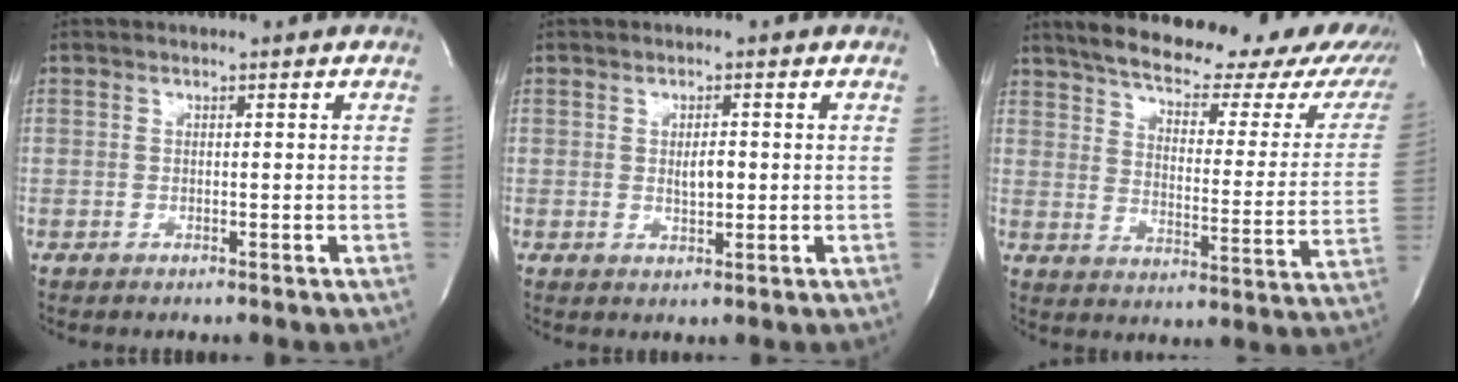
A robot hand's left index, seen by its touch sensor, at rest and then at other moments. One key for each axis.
{"total": 2.4, "fx": 0.2, "fy": 0.9, "fz": 2.2, "tx": -0.038, "ty": -0.001, "tz": 0.005}
{"total": 28.3, "fx": 23.6, "fy": 7.4, "fz": 13.7, "tx": -0.204, "ty": -0.032, "tz": 0.281}